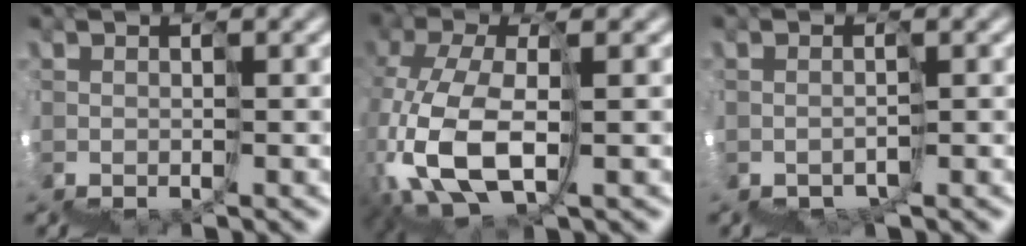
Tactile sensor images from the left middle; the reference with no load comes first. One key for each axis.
{"total": 5.2, "fx": -2.2, "fy": 2.7, "fz": 3.8, "tx": -0.109, "ty": 0.007, "tz": -0.046}
{"total": 1.9, "fx": -1.8, "fy": -0.4, "fz": -0.2, "tx": -0.003, "ty": -0.003, "tz": -0.039}